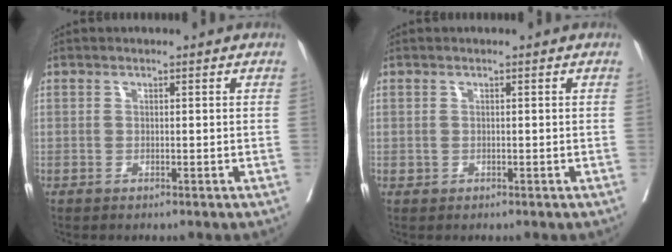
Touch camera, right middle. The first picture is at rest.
{"total": 0.0}